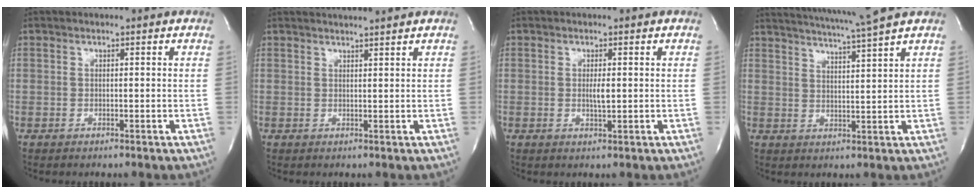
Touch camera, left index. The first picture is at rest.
{"total": 3.8, "force": [3.7, -0.5, 1.1], "torque": [-0.018, 0.011, 0.049]}
{"total": 1.8, "force": [0.1, 0.3, 1.8], "torque": [-0.035, -0.003, 0.004]}
{"total": 9.8, "force": [8.6, -2.0, 4.3], "torque": [-0.078, -0.009, 0.127]}